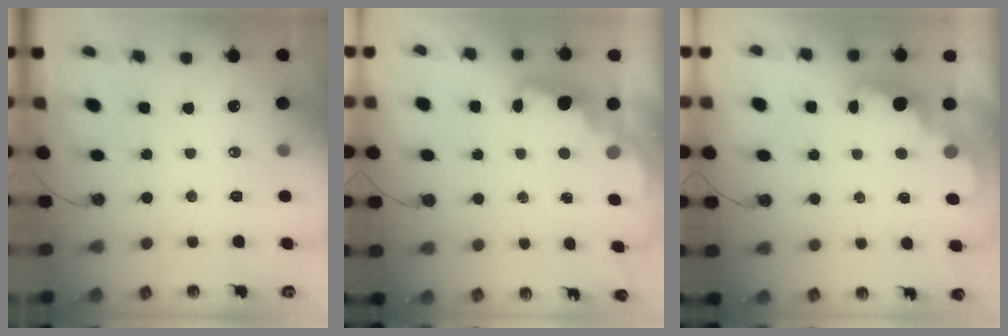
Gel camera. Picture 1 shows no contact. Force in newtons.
{"total": 2.5, "press": 2.5, "slide": 0.5}
{"total": 2.5, "press": 2.4, "slide": 0.5}